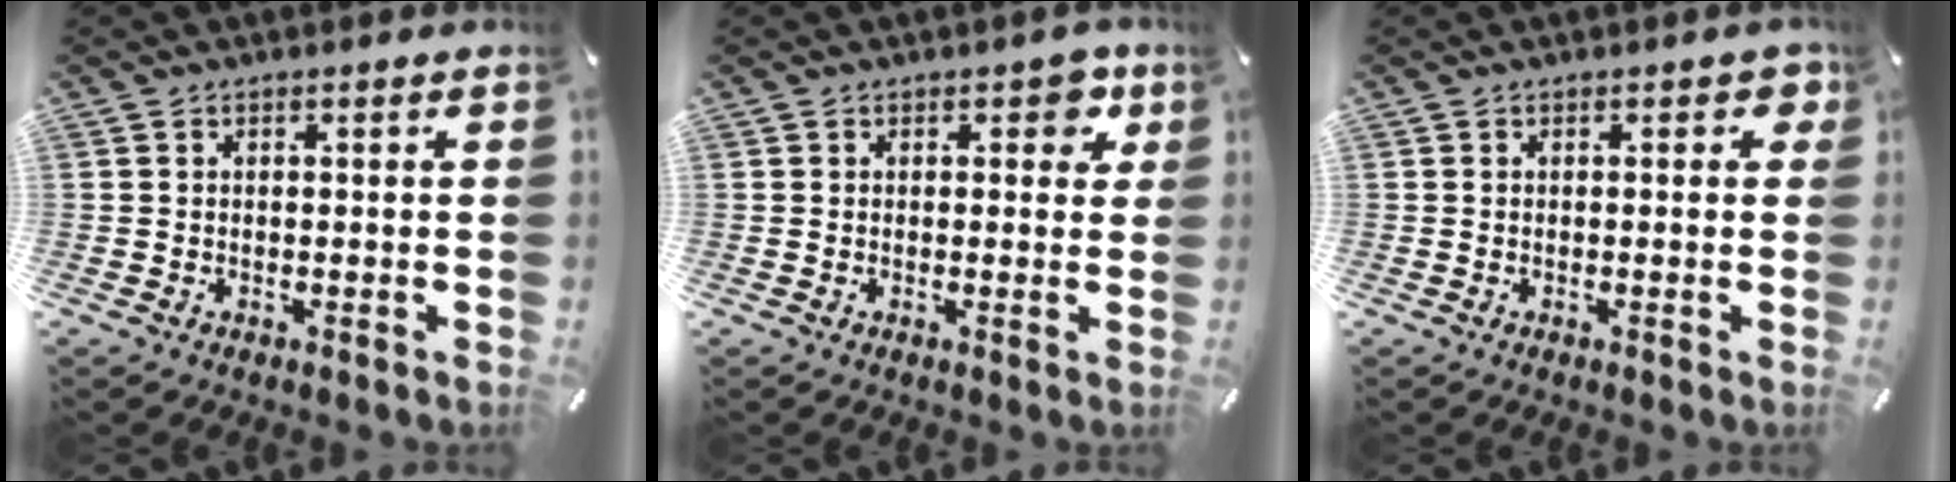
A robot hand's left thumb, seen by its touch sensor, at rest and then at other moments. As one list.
[{"total": 4.5, "force": [2.0, 2.8, 3.0], "torque": [-0.017, -0.005, 0.024]}, {"total": 2.0, "force": [0.4, 1.3, 1.4], "torque": [-0.012, 0.001, 0.002]}]